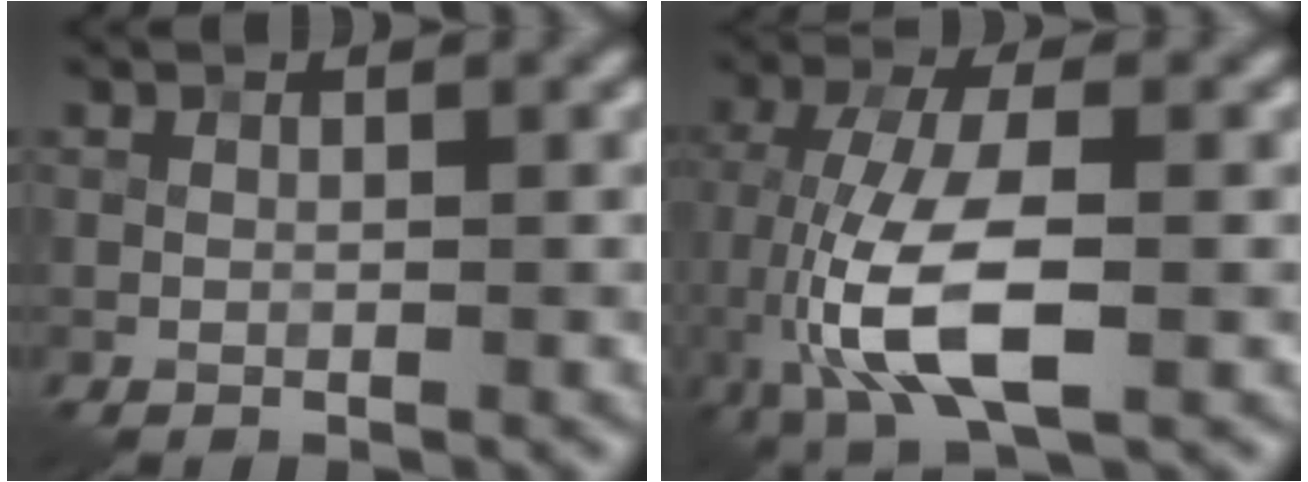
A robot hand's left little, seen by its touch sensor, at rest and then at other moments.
{"total": 8.6, "force": [-2.6, 3.3, 7.5], "torque": [-0.167, 0.001, -0.051]}